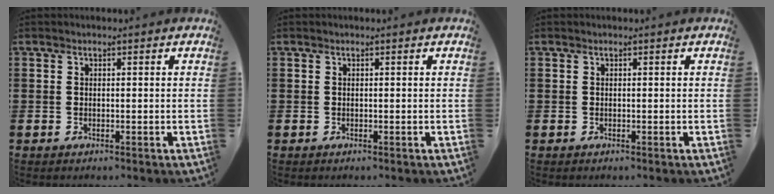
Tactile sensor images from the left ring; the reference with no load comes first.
{"total": 0.0}
{"total": 0.0}